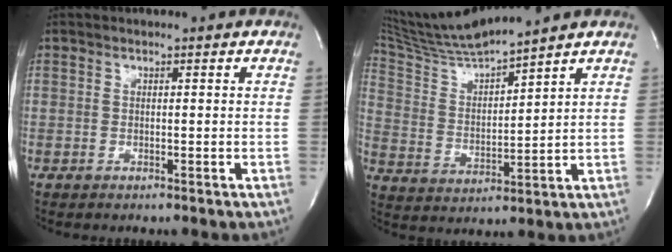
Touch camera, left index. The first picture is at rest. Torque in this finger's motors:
{"motor_torque": [-0.14, -0.05, 0.06, 0.06]}